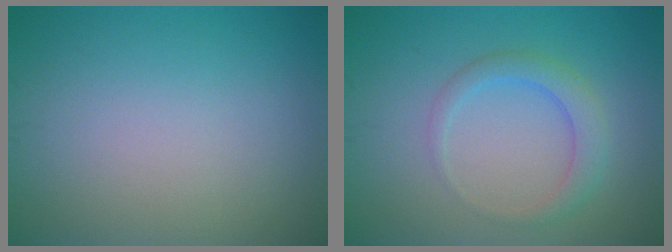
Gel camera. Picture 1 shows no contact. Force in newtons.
{"total": 2.6, "press": 2.6, "slide": 0.1}